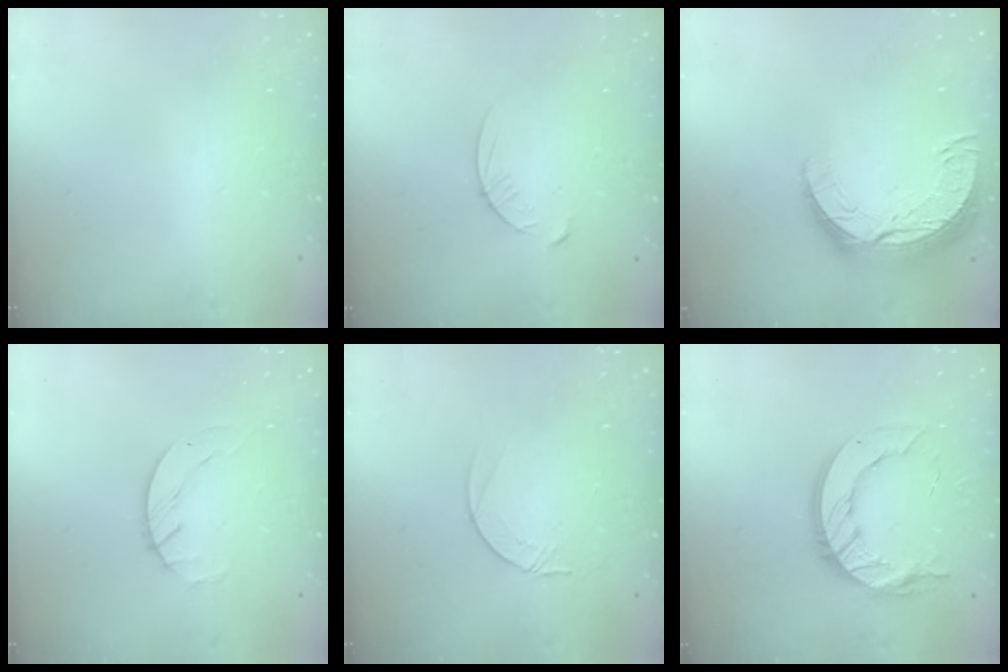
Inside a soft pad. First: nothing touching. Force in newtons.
{"total": 4.6, "press": 4.6, "slide": 0.5}
{"total": 12.7, "press": 12.6, "slide": 0.9}
{"total": 1.7, "press": 1.7, "slide": 0.3}
{"total": 3.9, "press": 3.9, "slide": 0.4}
{"total": 14.6, "press": 14.5, "slide": 0.9}